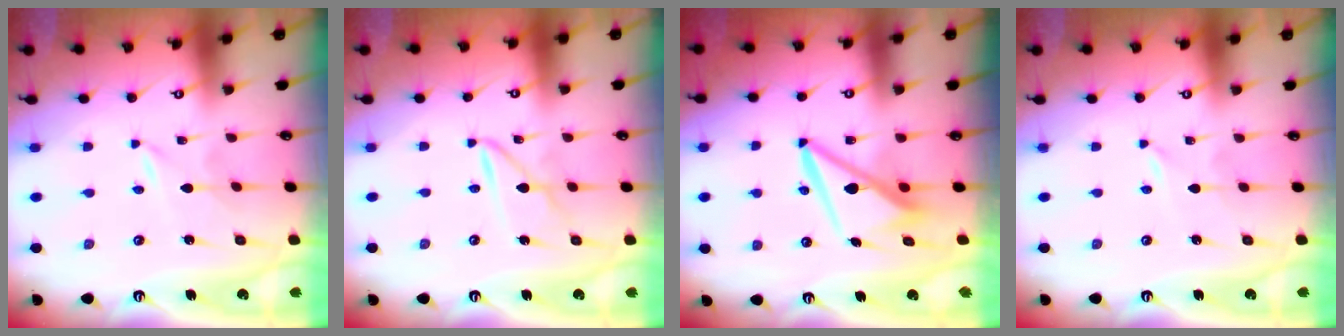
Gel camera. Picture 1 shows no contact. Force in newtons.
{"total": 5.2, "press": 5.1, "slide": 0.4}
{"total": 9.2, "press": 9.1, "slide": 1.6}
{"total": 0.0}